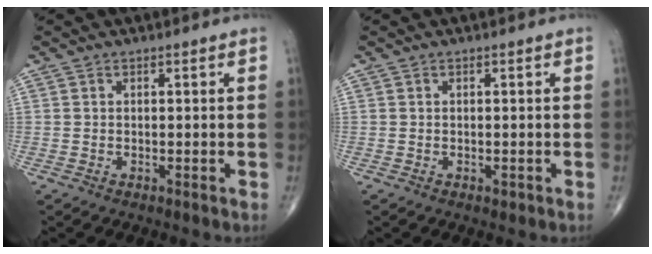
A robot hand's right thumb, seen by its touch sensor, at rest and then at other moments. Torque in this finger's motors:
{"motor_torque": [-0.21, 0.10, -0.13, -0.03, -0.01]}